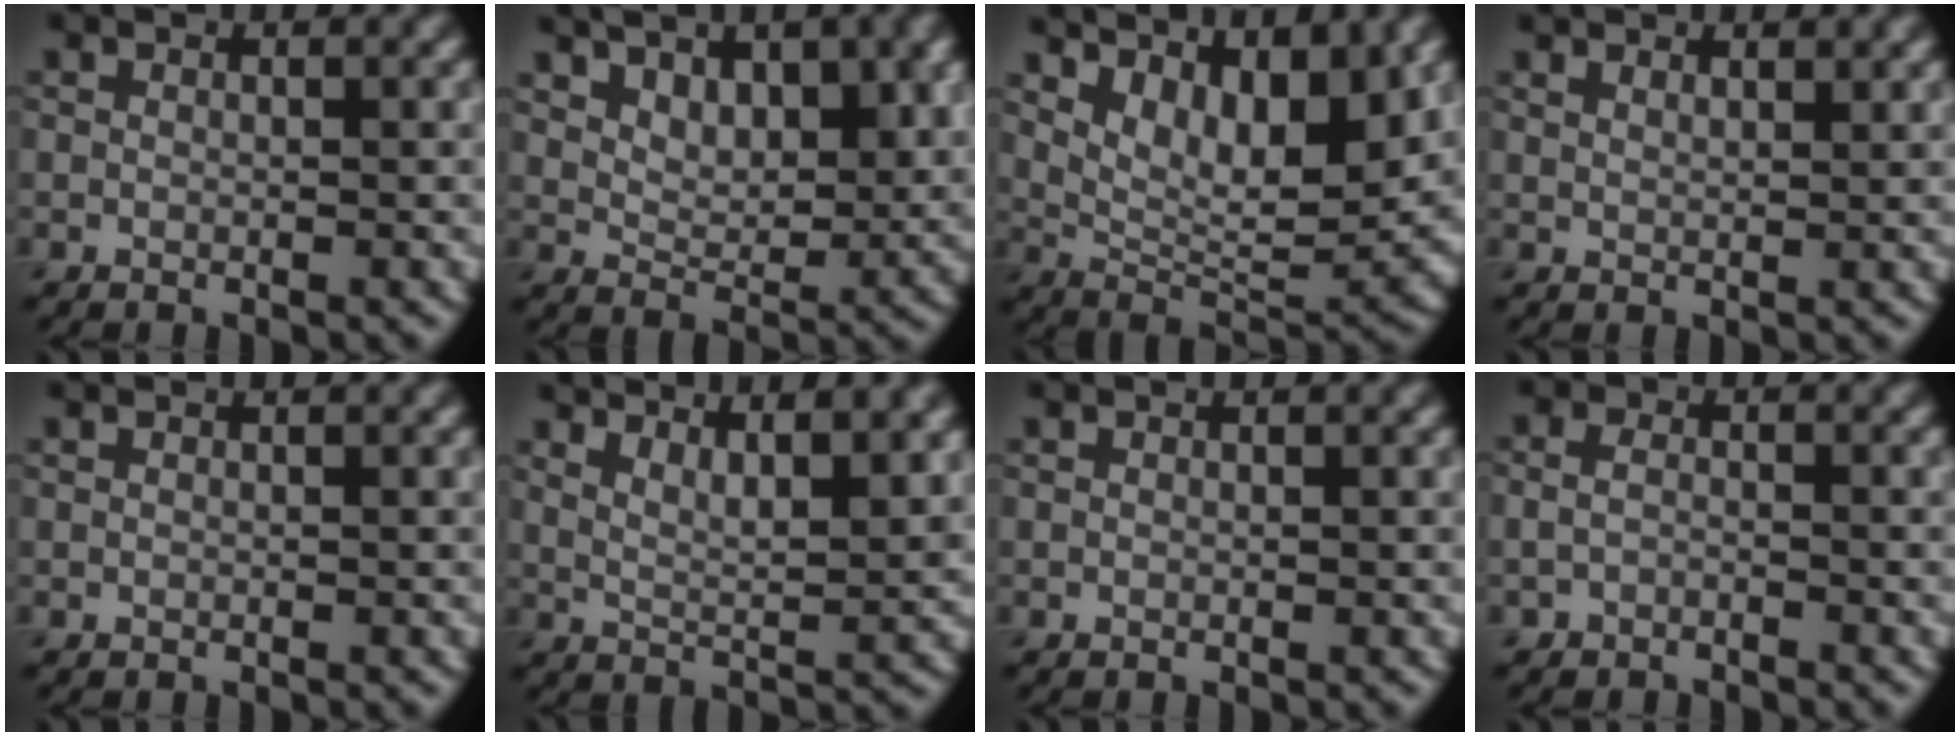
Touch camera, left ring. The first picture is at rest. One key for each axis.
{"total": 6.6, "fx": 3.7, "fy": 3.3, "fz": 4.3, "tx": -0.060, "ty": 0.000, "tz": 0.061}
{"total": 8.2, "fx": 3.9, "fy": 3.4, "fz": 6.3, "tx": -0.107, "ty": -0.011, "tz": 0.071}
{"total": 2.5, "fx": 2.0, "fy": 0.8, "fz": 1.1, "tx": -0.011, "ty": 0.005, "tz": 0.017}
{"total": 0.0}
{"total": 6.0, "fx": 4.3, "fy": 1.6, "fz": 3.9, "tx": -0.043, "ty": 0.012, "tz": 0.055}
{"total": 0.0}
{"total": 1.1, "fx": -0.7, "fy": 0.7, "fz": 0.6, "tx": -0.012, "ty": 0.002, "tz": -0.018}